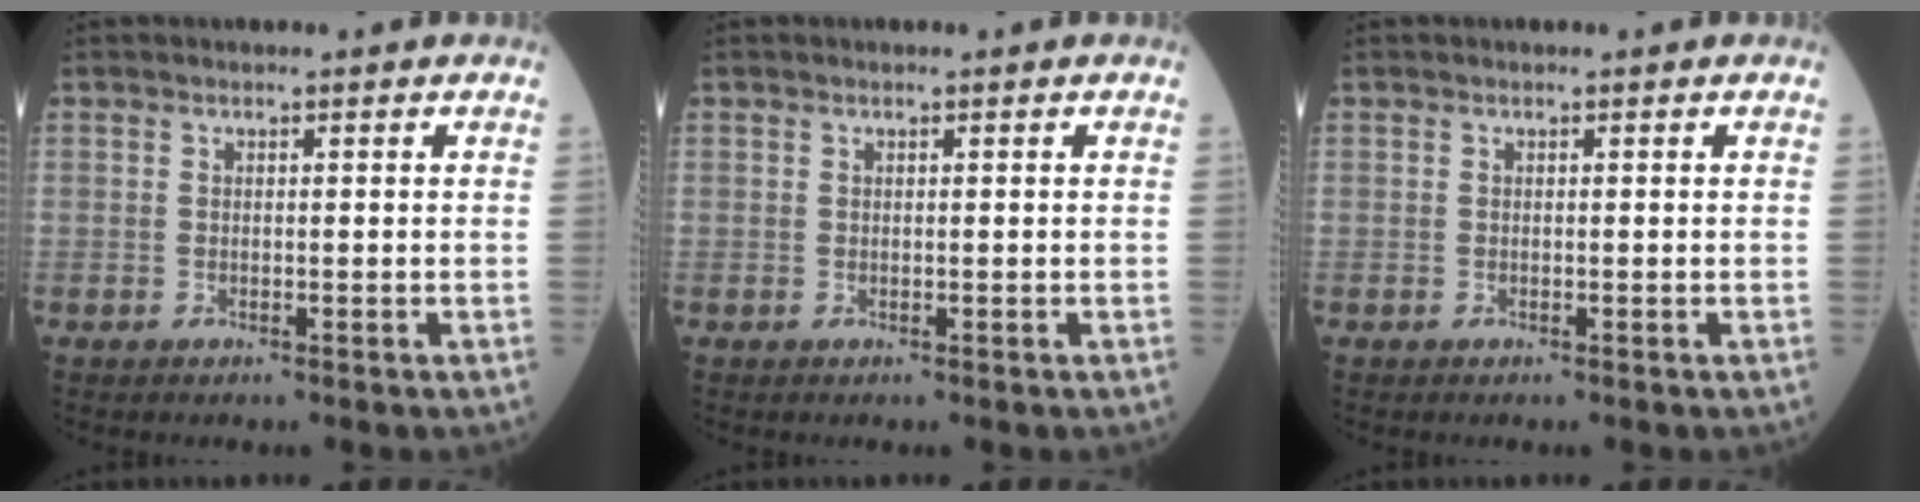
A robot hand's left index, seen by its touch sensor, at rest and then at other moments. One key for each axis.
{"total": 0.0}
{"total": 0.0}